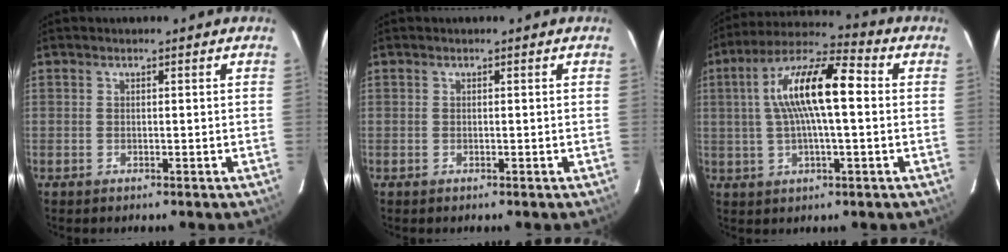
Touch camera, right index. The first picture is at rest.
{"total": 0.0}
{"total": 14.5, "force": [1.8, 3.8, 13.9], "torque": [-0.256, 0.024, 0.023]}